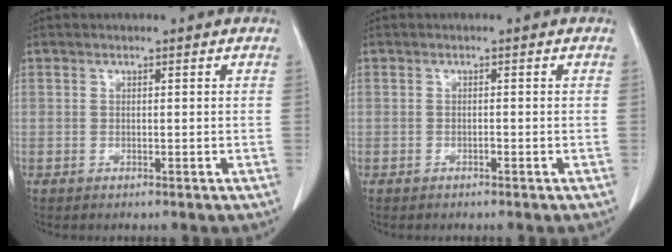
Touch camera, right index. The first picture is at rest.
{"total": 0.6, "force": [-0.4, 0.2, 0.4], "torque": [-0.005, 0.001, -0.009]}